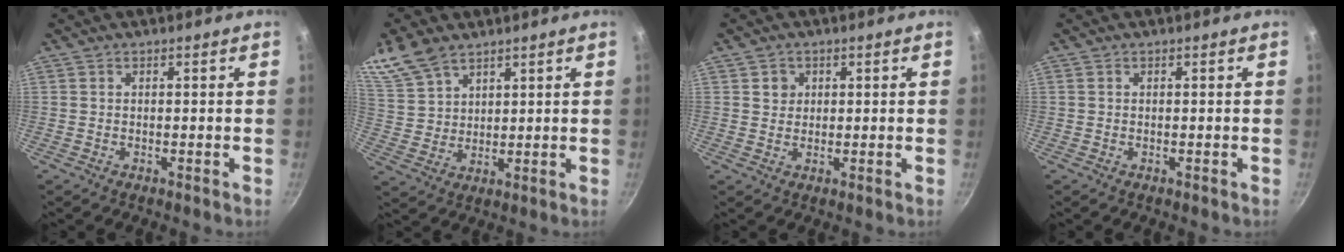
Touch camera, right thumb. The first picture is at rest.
{"total": 9.9, "force": [7.2, 5.5, 4.0], "torque": [-0.063, -0.015, 0.153]}
{"total": 2.5, "force": [0.8, 2.3, 0.5], "torque": [0.004, 0.002, 0.009]}
{"total": 0.0}